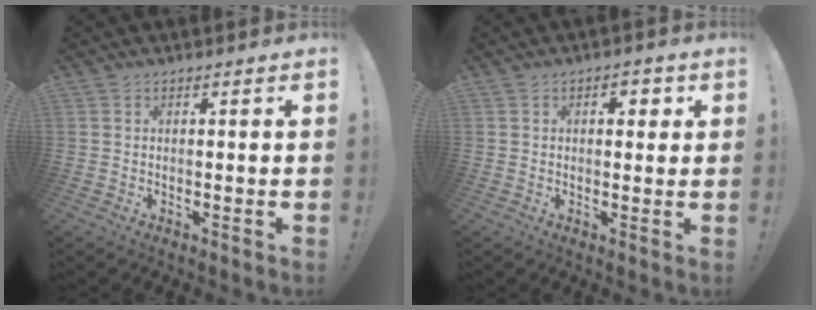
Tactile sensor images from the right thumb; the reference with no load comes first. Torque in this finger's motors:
{"motor_torque": [0.31, 1.29, 0.62, 0.05, 0.01]}